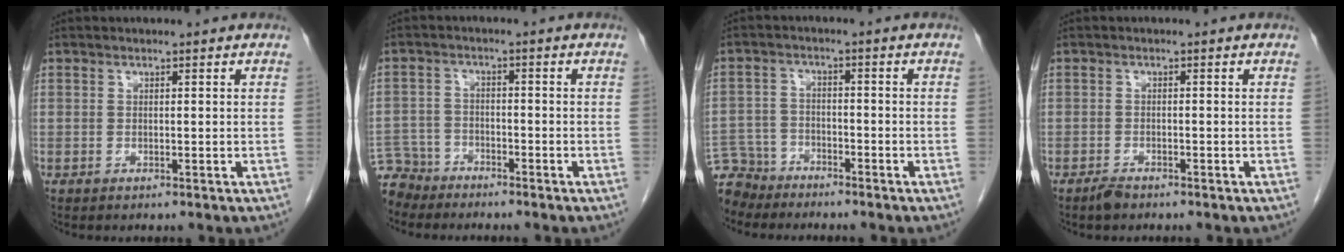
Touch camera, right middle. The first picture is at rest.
{"total": 6.2, "force": [-5.7, 2.4, -0.4], "torque": [0.007, -0.003, -0.111]}
{"total": 6.9, "force": [-6.3, 2.7, -0.1], "torque": [0.000, -0.001, -0.121]}
{"total": 1.3, "force": [-1.1, 0.4, 0.5], "torque": [-0.012, -0.003, -0.016]}